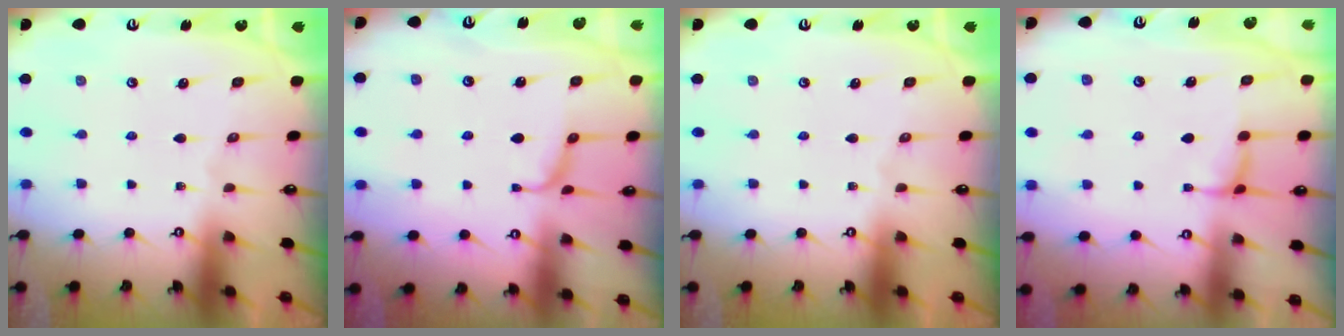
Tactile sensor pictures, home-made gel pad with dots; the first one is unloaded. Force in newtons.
{"total": 0.9, "press": 0.2, "slide": 0.9}
{"total": 0.0}
{"total": 0.8, "press": 0.3, "slide": 0.7}